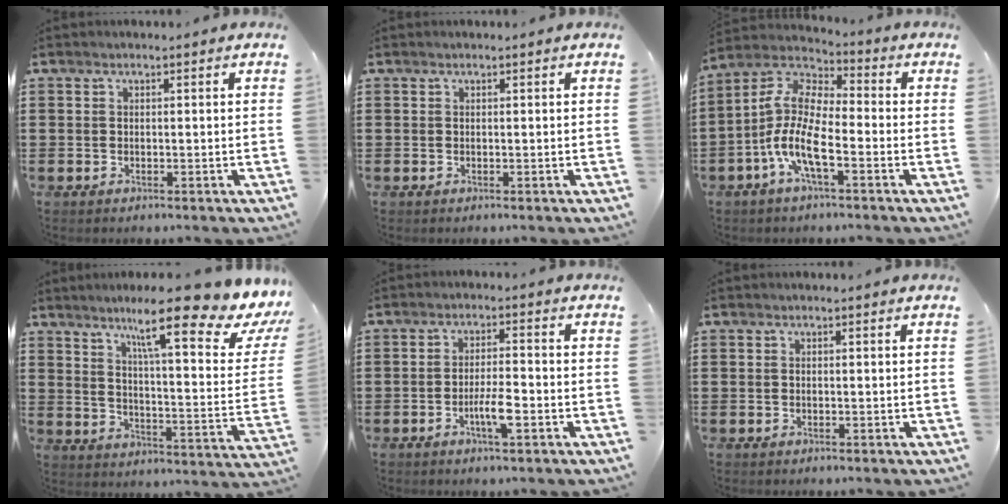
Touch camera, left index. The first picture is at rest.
{"total": 0.0}
{"total": 9.5, "force": [-4.3, 2.7, 8.1], "torque": [-0.216, -0.027, -0.099]}
{"total": 14.5, "force": [9.8, 0.5, 10.7], "torque": [-0.186, -0.062, 0.145]}
{"total": 4.6, "force": [-1.8, 1.0, 4.1], "torque": [-0.075, 0.005, -0.034]}
{"total": 0.0}